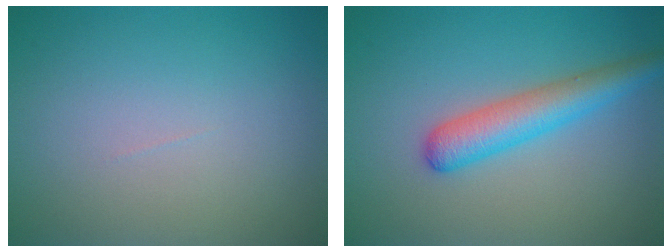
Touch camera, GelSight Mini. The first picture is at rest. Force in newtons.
{"total": 4.1, "press": 4.1, "slide": 0.1}